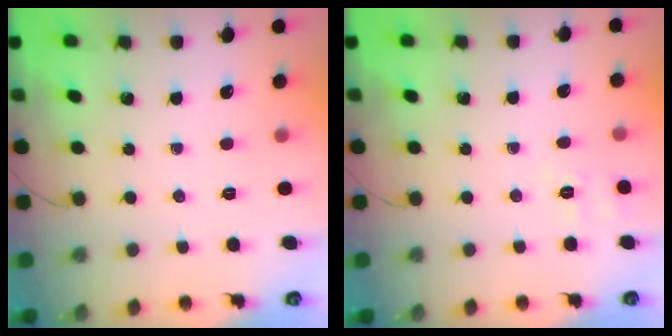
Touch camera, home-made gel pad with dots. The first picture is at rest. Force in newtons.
{"total": 2.7, "press": 2.0, "slide": 1.8}